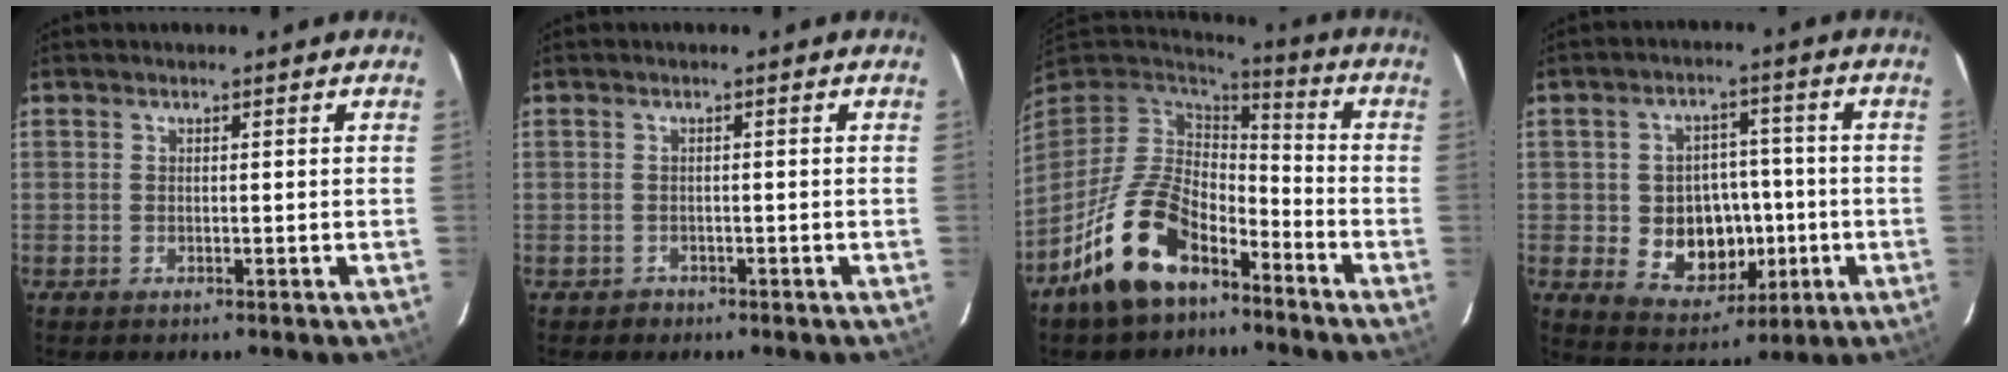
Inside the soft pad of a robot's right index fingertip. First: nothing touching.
{"total": 1.5, "force": [-0.9, 1.2, 0.0], "torque": [0.000, 0.004, -0.011]}
{"total": 16.7, "force": [-9.8, 9.1, 10.1], "torque": [-0.206, 0.000, -0.165]}
{"total": 11.5, "force": [-2.2, 9.2, 6.5], "torque": [-0.135, 0.008, -0.013]}